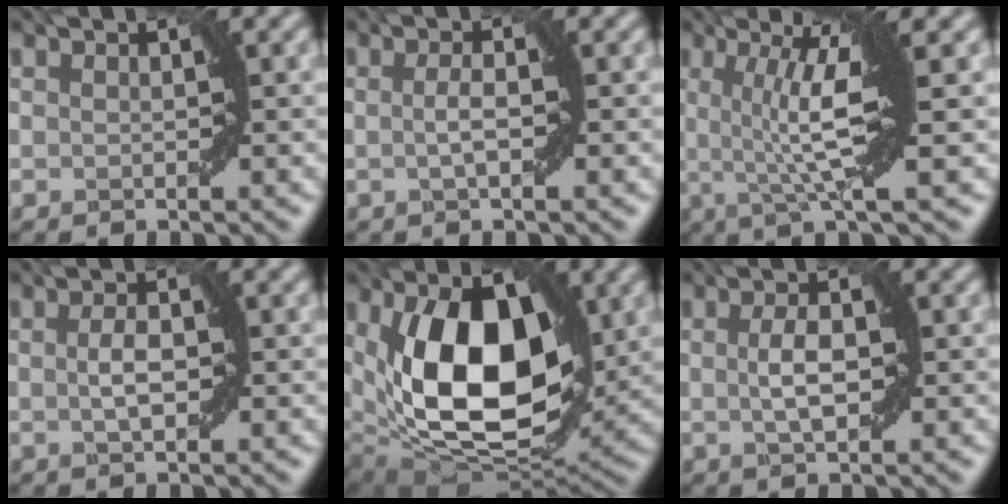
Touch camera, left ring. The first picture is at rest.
{"total": 1.7, "force": [-0.1, 0.3, 1.7], "torque": [-0.035, 0.005, -0.003]}
{"total": 6.4, "force": [0.9, 0.9, 6.3], "torque": [-0.111, 0.004, 0.016]}
{"total": 2.2, "force": [0.0, 0.9, 2.0], "torque": [-0.042, 0.003, 0.000]}
{"total": 13.1, "force": [1.7, 7.6, 10.6], "torque": [-0.168, -0.015, 0.033]}
{"total": 2.8, "force": [0.1, 1.1, 2.6], "torque": [-0.054, 0.002, 0.001]}